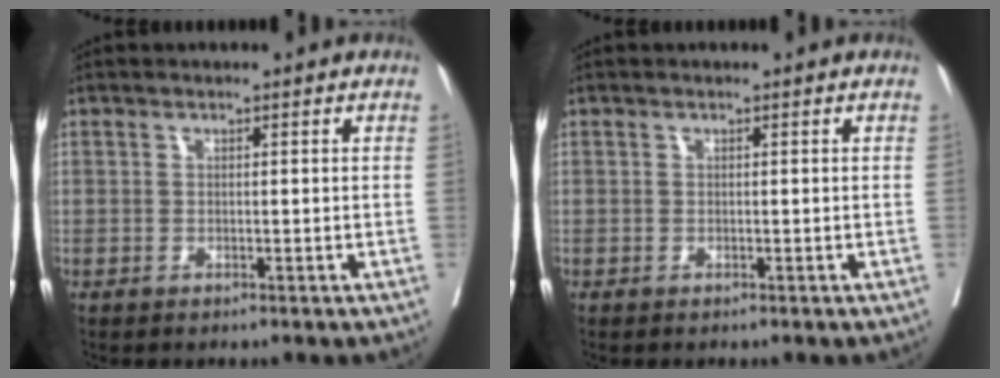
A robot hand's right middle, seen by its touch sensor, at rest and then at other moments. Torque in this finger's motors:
{"motor_torque": [0.38, -0.47, 0.06, 0.03]}